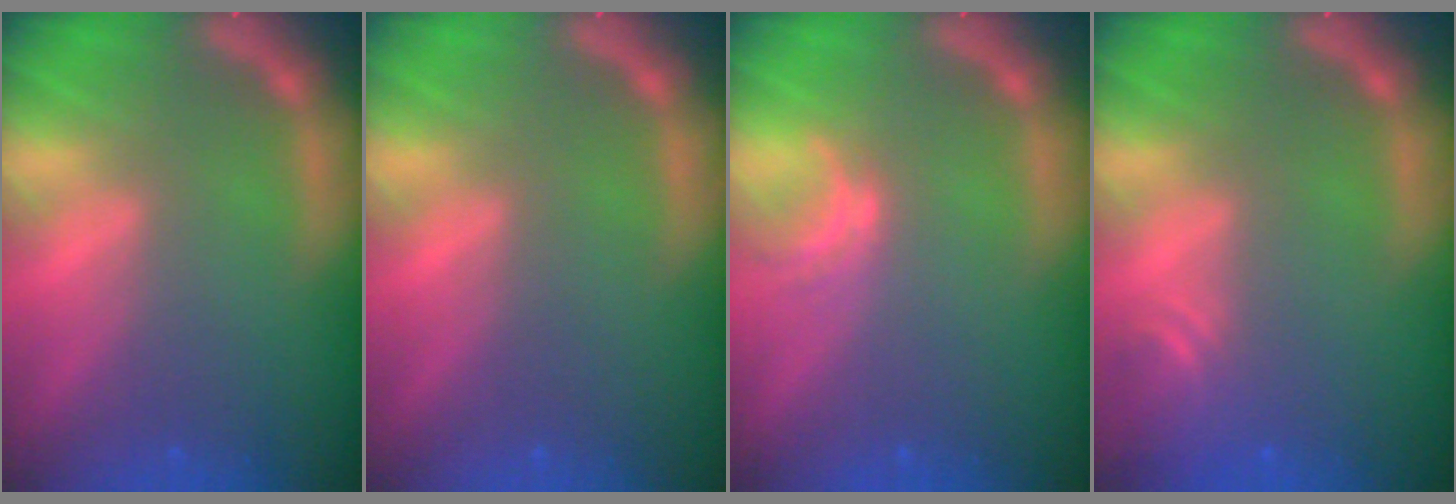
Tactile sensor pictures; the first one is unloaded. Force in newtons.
{"total": 0.0}
{"total": 1.5}
{"total": 2.4}